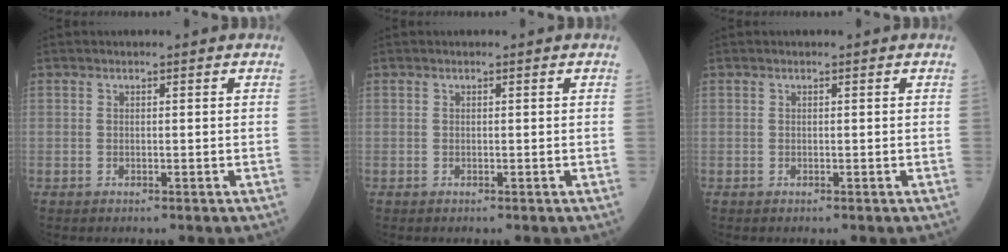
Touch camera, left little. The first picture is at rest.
{"total": 0.0}
{"total": 0.0}